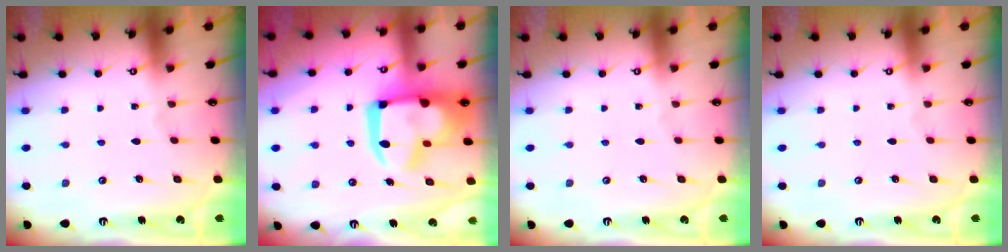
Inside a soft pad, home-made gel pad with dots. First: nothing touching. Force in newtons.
{"total": 21.6, "press": 21.5, "slide": 2.1}
{"total": 0.0}
{"total": 0.0}